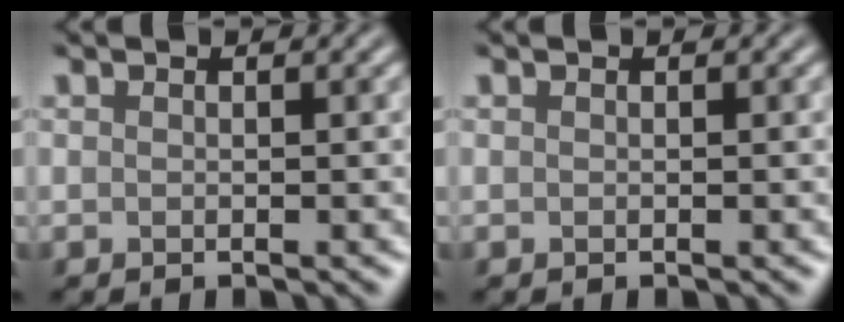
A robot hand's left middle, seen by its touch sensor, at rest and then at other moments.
{"total": 0.0}